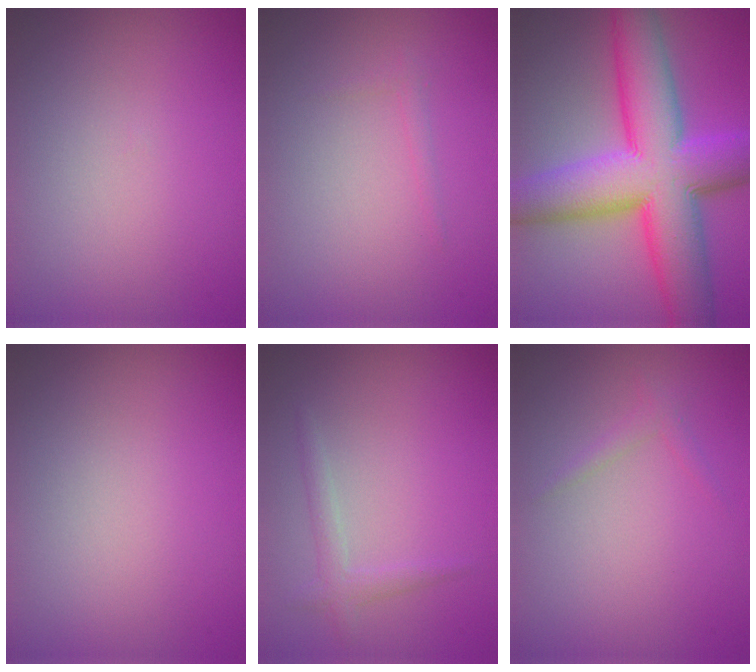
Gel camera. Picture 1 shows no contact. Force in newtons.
{"total": 0.7, "press": 0.7, "slide": 0.0}
{"total": 13.4, "press": 13.4, "slide": 0.1}
{"total": 0.0}
{"total": 1.5, "press": 1.5, "slide": 0.0}
{"total": 0.9, "press": 0.9, "slide": 0.0}